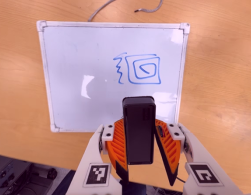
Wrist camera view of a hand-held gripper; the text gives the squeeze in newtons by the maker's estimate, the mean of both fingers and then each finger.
{"total": 4.5, "left": 4.4, "right": 4.5}